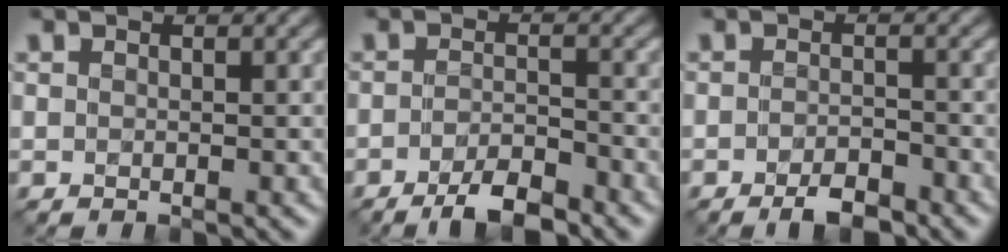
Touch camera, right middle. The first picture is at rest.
{"total": 3.9, "force": [-2.8, 0.9, 2.6], "torque": [-0.050, -0.002, -0.051]}
{"total": 2.7, "force": [-1.9, 0.9, 1.7], "torque": [-0.031, -0.001, -0.036]}